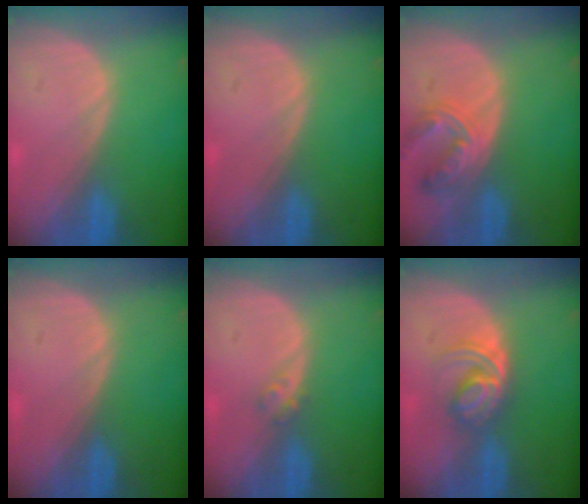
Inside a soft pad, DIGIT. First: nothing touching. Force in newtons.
{"total": 0.0}
{"total": 6.9, "press": 6.3, "slide": 3.0}
{"total": 0.0}
{"total": 1.6, "press": 1.4, "slide": 0.8}
{"total": 5.9, "press": 5.1, "slide": 3.0}